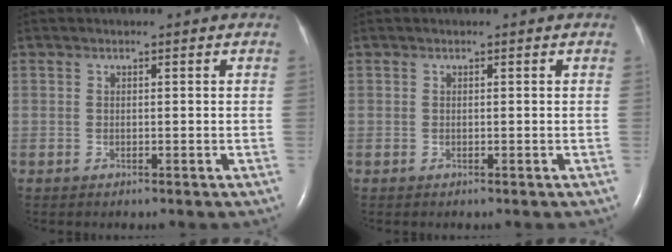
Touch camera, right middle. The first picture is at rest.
{"total": 0.0}